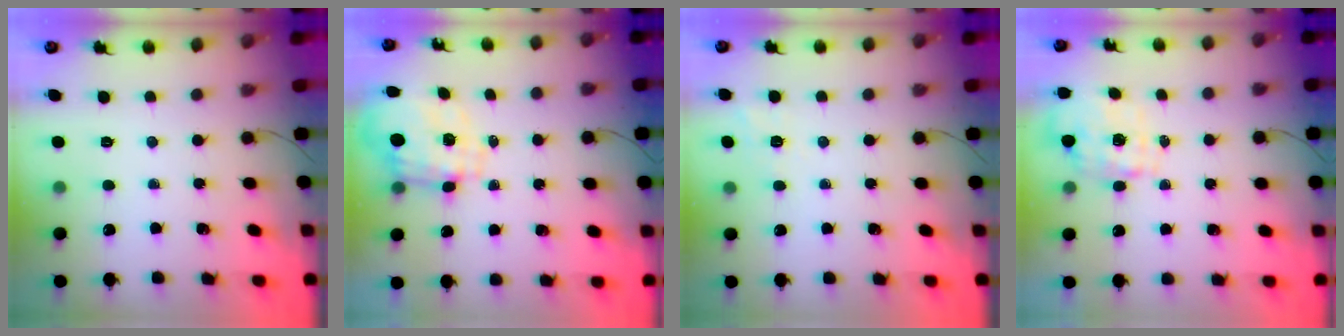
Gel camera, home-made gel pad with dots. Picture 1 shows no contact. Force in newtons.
{"total": 3.4, "press": 3.1, "slide": 1.4}
{"total": 1.9, "press": 1.0, "slide": 1.6}
{"total": 1.6, "press": 1.5, "slide": 0.5}